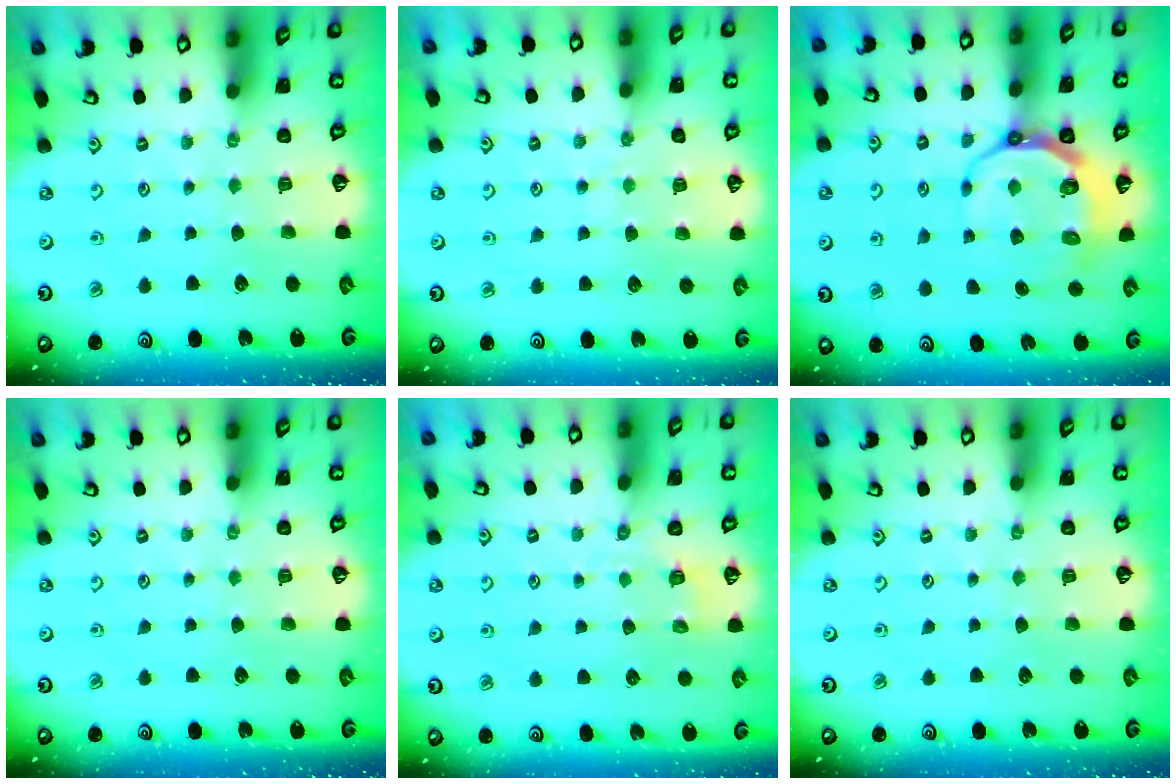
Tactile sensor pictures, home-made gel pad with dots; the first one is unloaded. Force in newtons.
{"total": 6.7, "press": 6.6, "slide": 0.8}
{"total": 8.7, "press": 8.0, "slide": 3.4}
{"total": 0.0}
{"total": 2.1, "press": 1.0, "slide": 1.9}
{"total": 0.0}